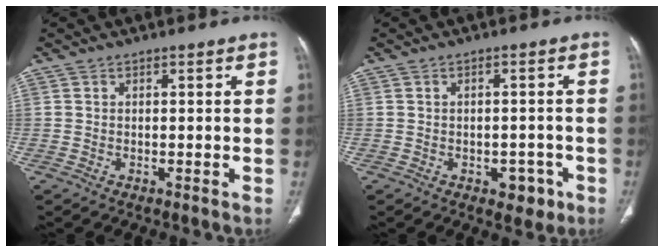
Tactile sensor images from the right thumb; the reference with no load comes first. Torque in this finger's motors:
{"motor_torque": [0.06, 0.19, -0.18, -0.07, -0.01]}